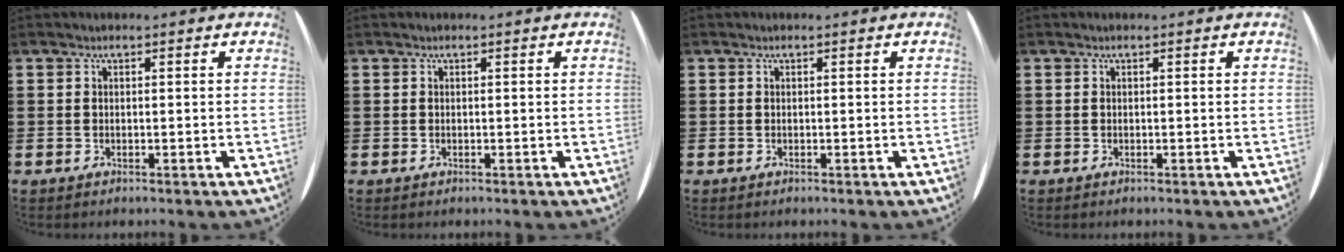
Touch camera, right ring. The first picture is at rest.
{"total": 0.0}
{"total": 0.0}
{"total": 0.0}